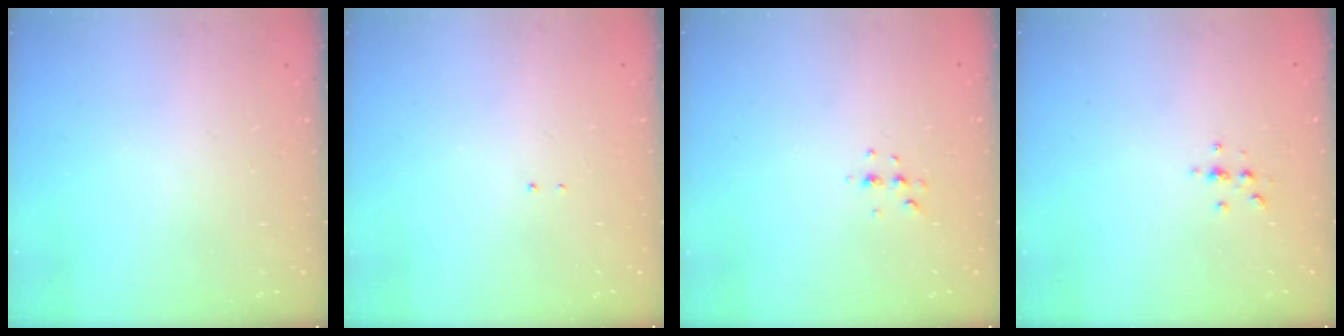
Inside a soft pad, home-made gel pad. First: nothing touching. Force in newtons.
{"total": 1.3, "press": 1.2, "slide": 0.6}
{"total": 4.4, "press": 4.0, "slide": 1.8}
{"total": 2.3, "press": 2.2, "slide": 0.2}